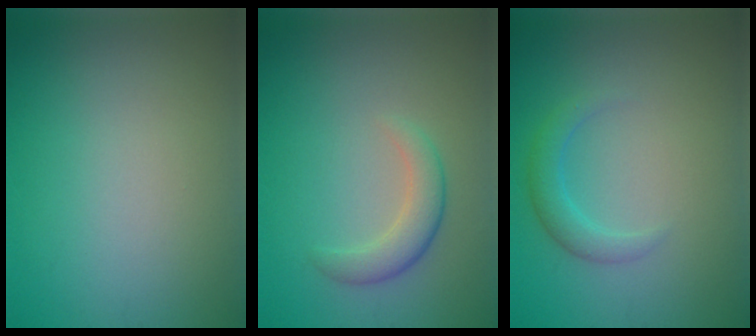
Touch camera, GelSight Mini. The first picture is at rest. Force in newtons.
{"total": 2.7, "press": 2.7, "slide": 0.1}
{"total": 2.0, "press": 2.0, "slide": 0.1}